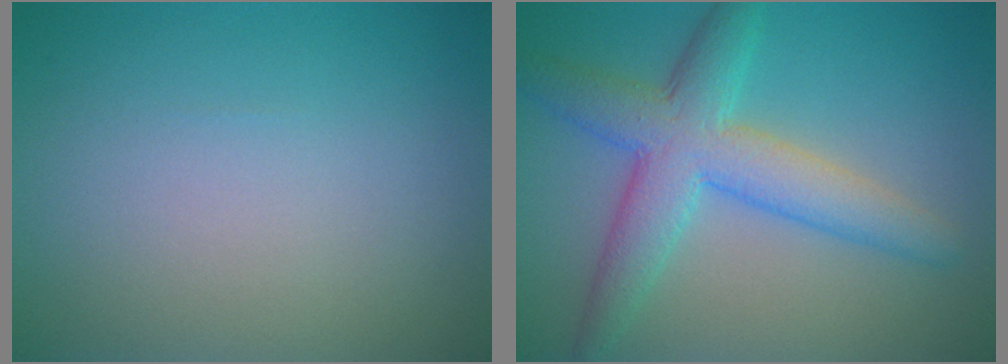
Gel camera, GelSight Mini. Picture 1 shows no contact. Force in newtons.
{"total": 6.3, "press": 6.3, "slide": 0.2}